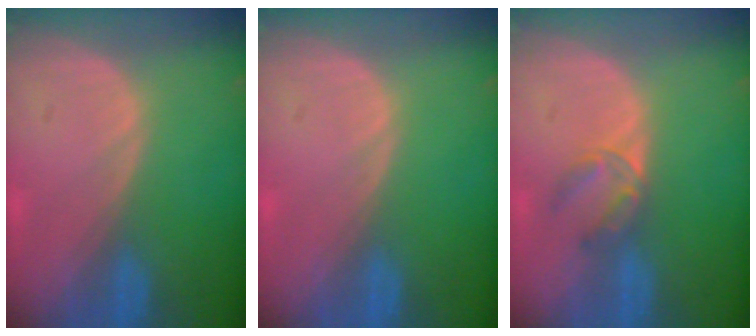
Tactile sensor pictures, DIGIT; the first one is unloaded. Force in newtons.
{"total": 0.0}
{"total": 3.5, "press": 3.3, "slide": 1.0}